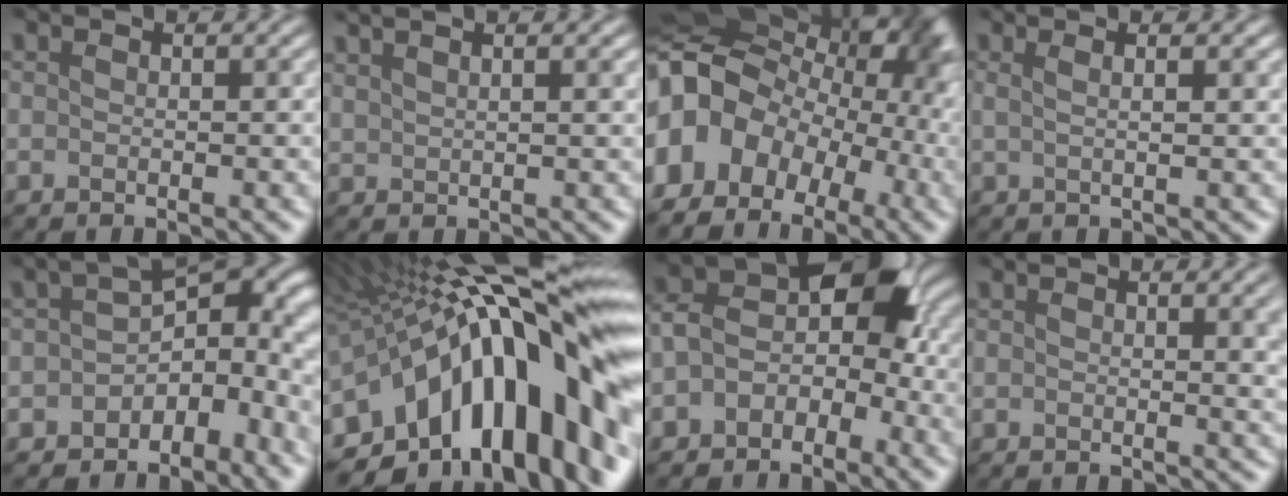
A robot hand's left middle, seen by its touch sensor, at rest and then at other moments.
{"total": 2.9, "force": [2.4, 1.2, 1.0], "torque": [0.023, 0.006, 0.009]}
{"total": 15.1, "force": [-2.3, 12.0, 9.0], "torque": [-0.195, -0.001, -0.050]}
{"total": 2.1, "force": [1.5, 0.7, 1.3], "torque": [0.002, -0.007, 0.004]}
{"total": 6.3, "force": [-1.9, 4.4, 4.1], "torque": [-0.041, -0.010, -0.032]}
{"total": 18.4, "force": [-1.5, 8.3, 16.3], "torque": [-0.241, 0.012, -0.041]}
{"total": 5.4, "force": [-1.1, 3.6, 3.8], "torque": [-0.058, 0.012, -0.041]}
{"total": 1.6, "force": [0.7, 0.5, 1.3], "torque": [-0.015, -0.012, 0.004]}